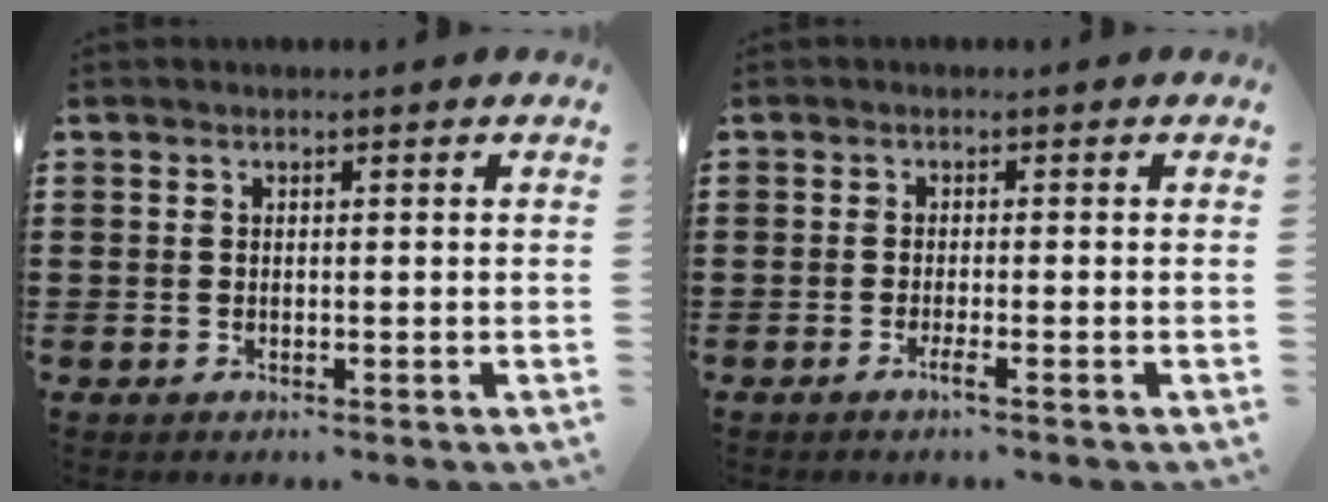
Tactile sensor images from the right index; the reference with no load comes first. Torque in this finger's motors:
{"motor_torque": [0.30, 0.51, 0.11, 0.05]}